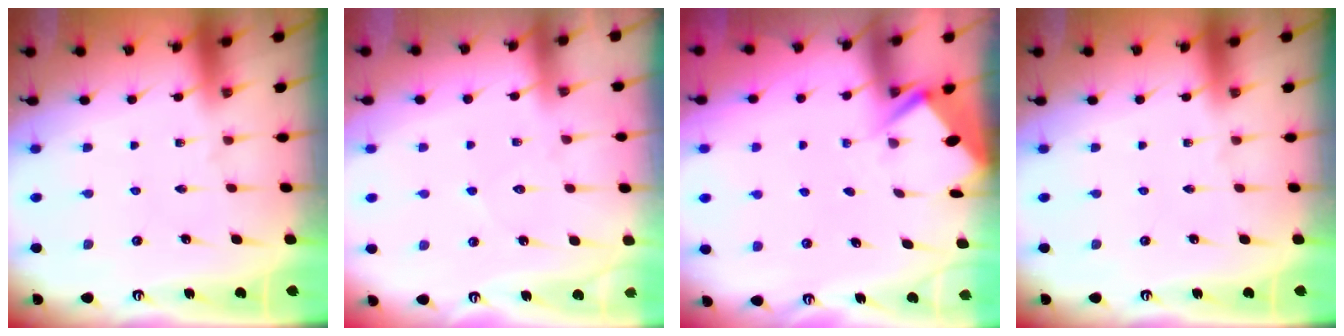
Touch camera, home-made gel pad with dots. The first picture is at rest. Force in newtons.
{"total": 7.2, "press": 7.2, "slide": 0.7}
{"total": 2.9, "press": 2.9, "slide": 0.3}
{"total": 0.0}